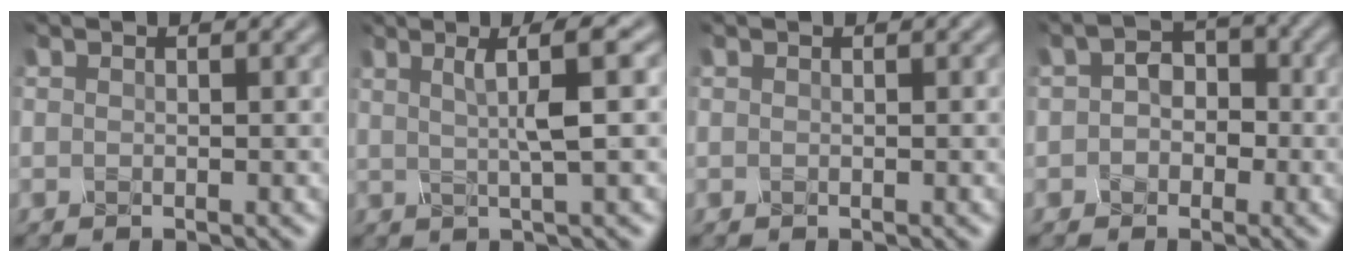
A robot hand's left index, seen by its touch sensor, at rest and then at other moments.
{"total": 4.0, "force": [1.1, 0.5, 3.8], "torque": [-0.053, 0.009, 0.015]}
{"total": 0.0}
{"total": 2.8, "force": [-0.7, 2.4, 1.3], "torque": [-0.018, 0.008, -0.021]}